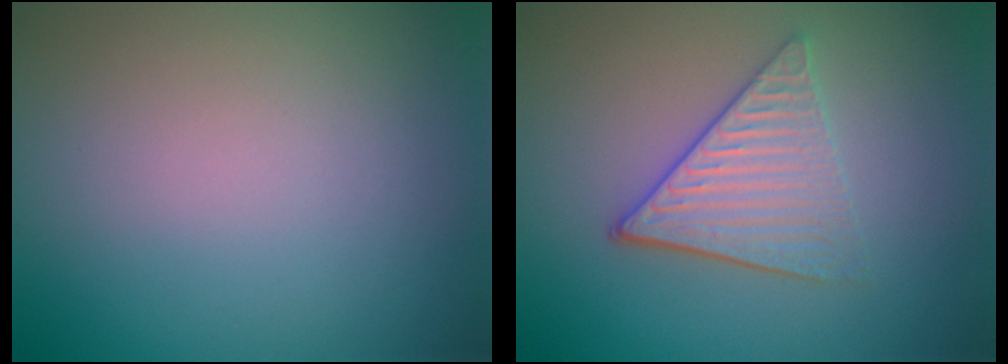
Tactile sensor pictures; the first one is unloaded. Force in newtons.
{"total": 4.1, "press": 3.3, "slide": 2.3}